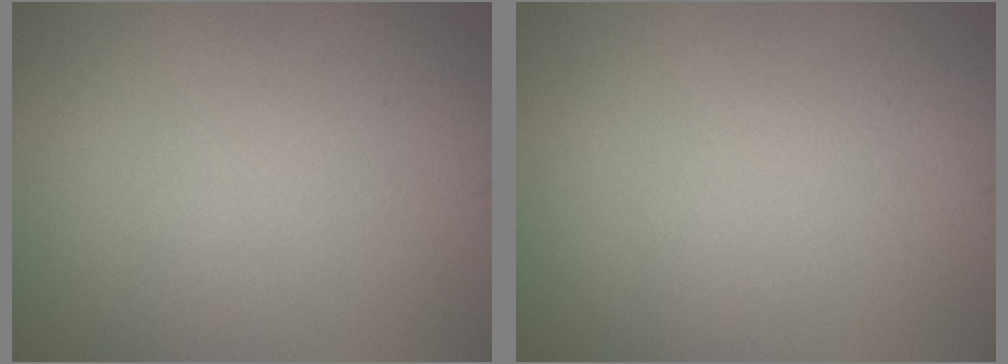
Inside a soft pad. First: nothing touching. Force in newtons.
{"total": 0.0}